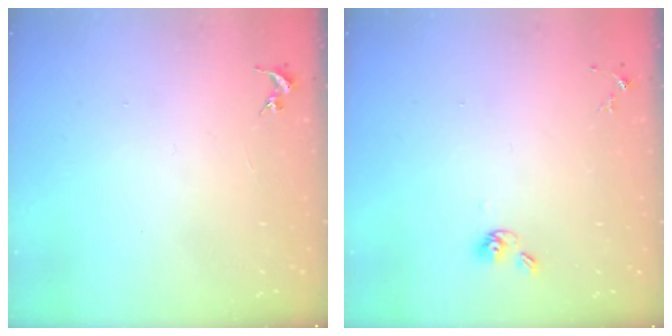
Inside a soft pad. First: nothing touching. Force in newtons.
{"total": 6.1, "press": 5.7, "slide": 2.3}